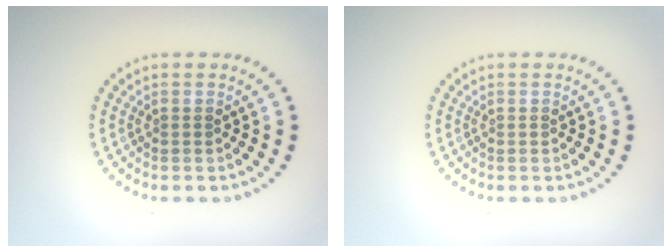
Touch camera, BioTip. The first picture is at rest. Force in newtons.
{"total": 0.0}